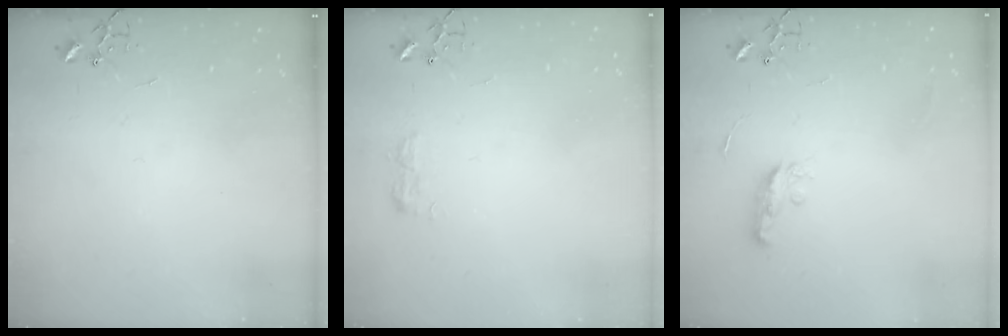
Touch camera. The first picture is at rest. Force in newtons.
{"total": 8.0, "press": 7.9, "slide": 0.7}
{"total": 6.9, "press": 6.8, "slide": 0.6}